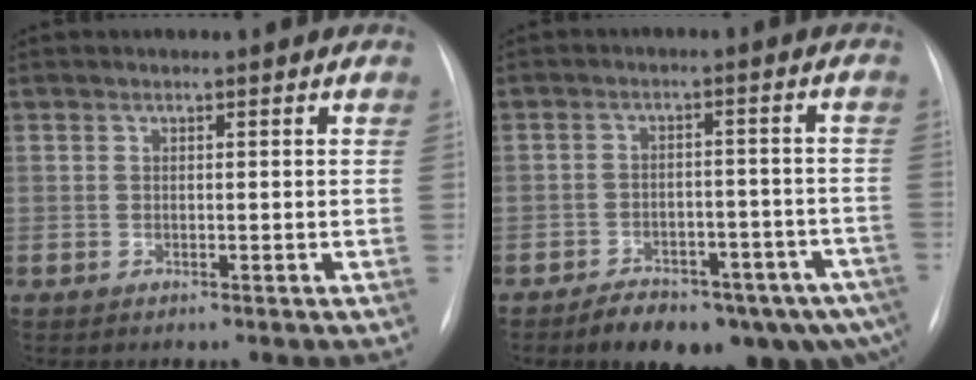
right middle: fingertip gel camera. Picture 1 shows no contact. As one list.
[{"total": 13.9, "force": [-9.8, 5.4, 8.2], "torque": [-0.075, 0.025, -0.133]}]